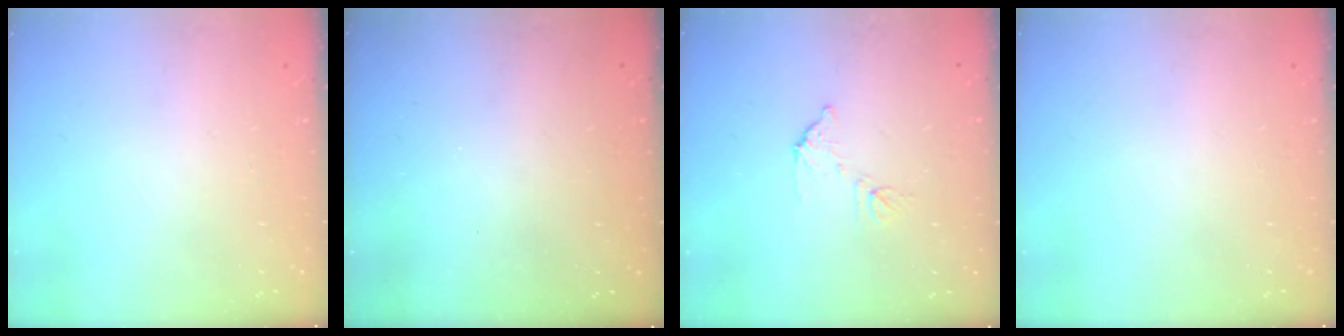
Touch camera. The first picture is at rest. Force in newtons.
{"total": 2.9, "press": 2.7, "slide": 0.8}
{"total": 7.2, "press": 7.2, "slide": 0.3}
{"total": 0.0}